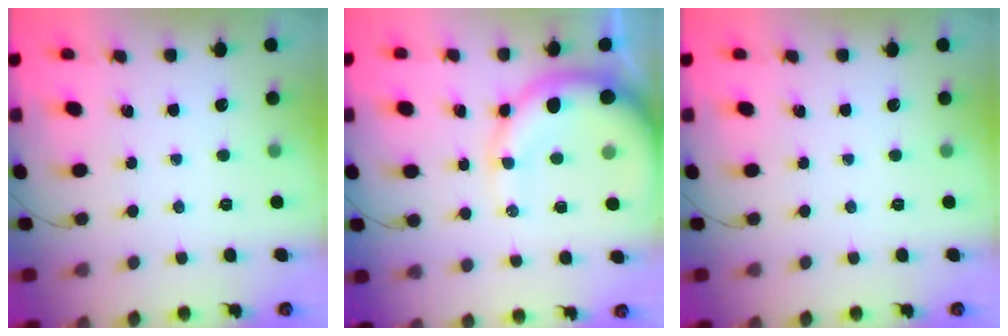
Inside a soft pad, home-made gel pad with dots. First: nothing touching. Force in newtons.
{"total": 13.3, "press": 13.0, "slide": 2.7}
{"total": 0.0}